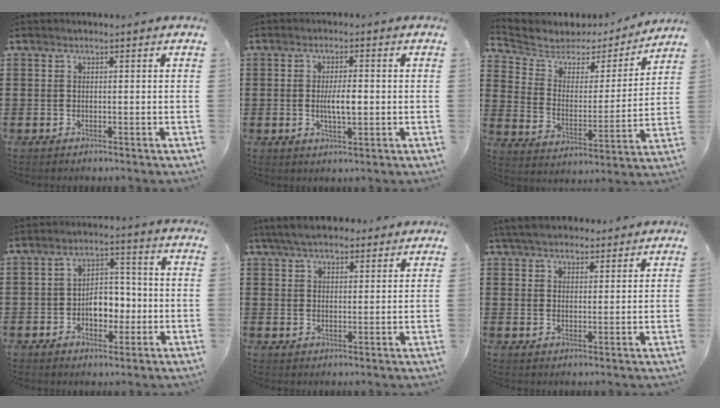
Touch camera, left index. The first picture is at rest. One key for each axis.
{"total": 4.5, "fx": -0.2, "fy": 1.3, "fz": 4.3, "tx": -0.077, "ty": -0.006, "tz": -0.009}
{"total": 4.7, "fx": 3.9, "fy": 2.5, "fz": 0.6, "tx": -0.049, "ty": -0.027, "tz": 0.061}
{"total": 5.2, "fx": -1.3, "fy": 3.4, "fz": 3.8, "tx": -0.058, "ty": 0.002, "tz": -0.031}
{"total": 5.3, "fx": 4.5, "fy": 1.7, "fz": 2.3, "tx": -0.057, "ty": -0.003, "tz": 0.085}
{"total": 5.0, "fx": 4.5, "fy": 1.6, "fz": 1.6, "tx": -0.046, "ty": -0.003, "tz": 0.085}